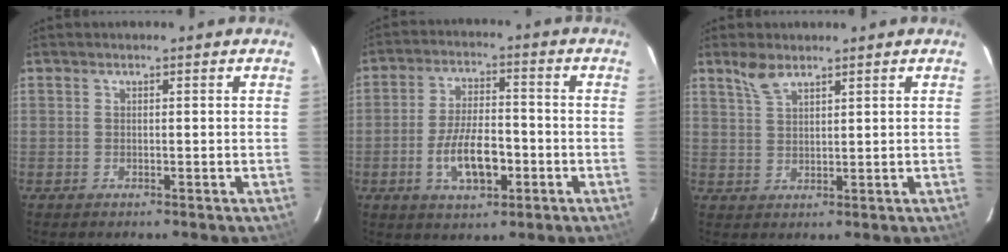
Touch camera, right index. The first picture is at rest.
{"total": 9.8, "force": [-3.3, 4.2, 8.2], "torque": [-0.163, 0.000, -0.052]}
{"total": 3.8, "force": [2.9, 1.3, 2.0], "torque": [-0.040, 0.005, 0.061]}